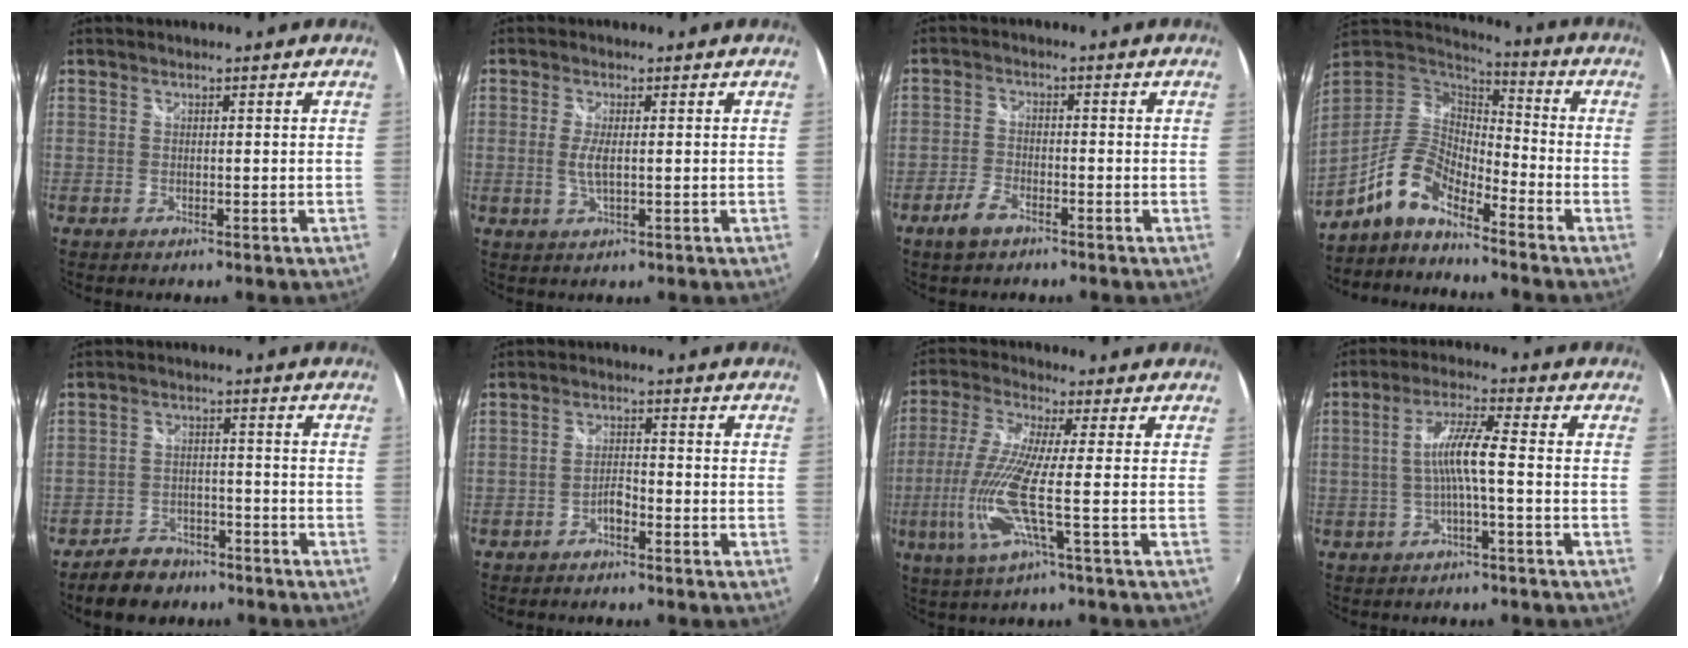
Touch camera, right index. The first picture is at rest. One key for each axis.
{"total": 3.3, "fx": -0.1, "fy": 0.8, "fz": 3.2, "tx": -0.065, "ty": -0.006, "tz": -0.003}
{"total": 4.6, "fx": -3.2, "fy": 2.1, "fz": 2.6, "tx": -0.067, "ty": -0.002, "tz": -0.062}
{"total": 10.6, "fx": -7.9, "fy": 3.5, "fz": 6.2, "tx": -0.129, "ty": 0.010, "tz": -0.162}
{"total": 7.4, "fx": -5.7, "fy": 4.4, "fz": 1.8, "tx": -0.057, "ty": 0.020, "tz": -0.085}
{"total": 2.5, "fx": -1.9, "fy": 0.8, "fz": 1.3, "tx": -0.031, "ty": 0.006, "tz": -0.036}
{"total": 11.6, "fx": -3.0, "fy": -0.3, "fz": 11.2, "tx": -0.238, "ty": -0.012, "tz": -0.057}
{"total": 6.4, "fx": -1.4, "fy": -0.1, "fz": 6.2, "tx": -0.130, "ty": 0.009, "tz": -0.024}